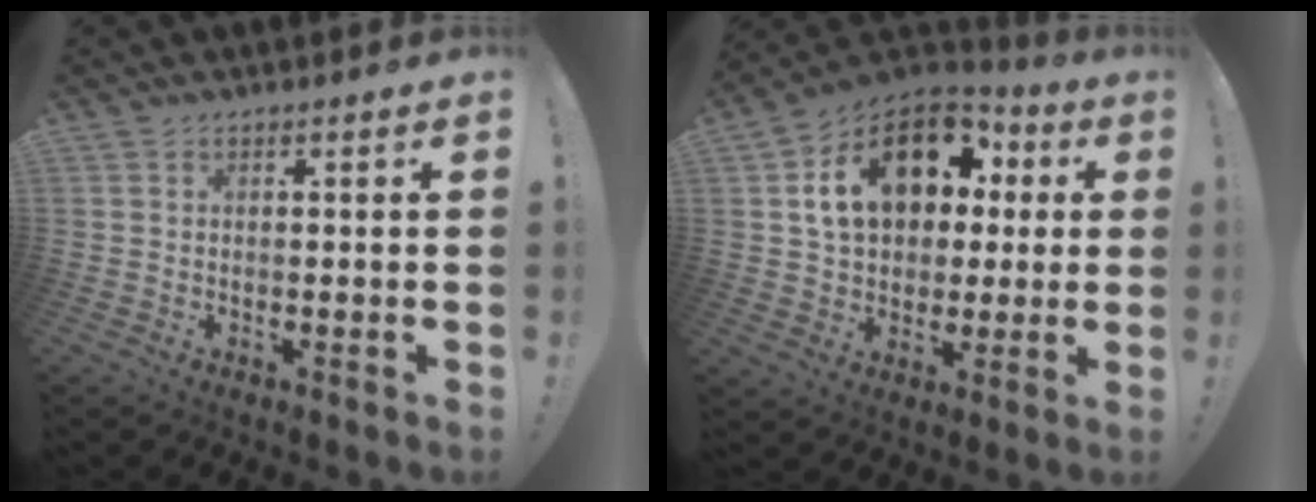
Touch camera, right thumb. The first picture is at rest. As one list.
[{"total": 19.3, "force": [6.2, 13.4, 12.4], "torque": [-0.190, -0.005, 0.123]}]